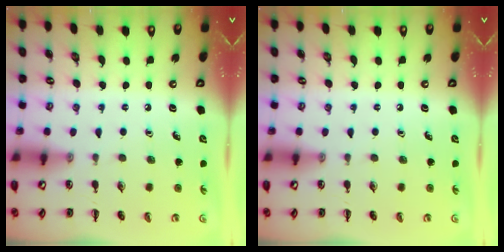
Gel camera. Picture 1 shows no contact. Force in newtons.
{"total": 0.0}